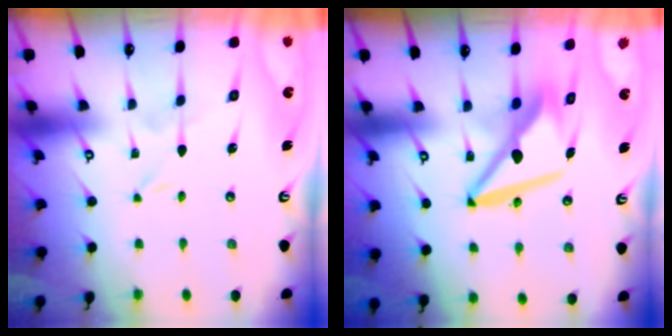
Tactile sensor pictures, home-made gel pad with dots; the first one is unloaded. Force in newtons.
{"total": 11.9, "press": 11.8, "slide": 1.3}